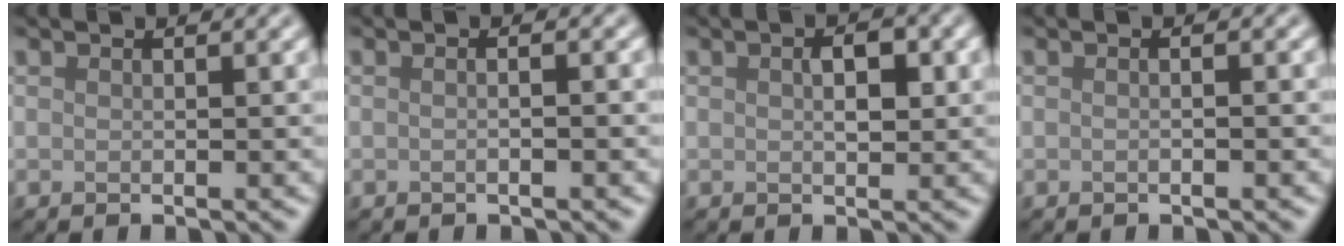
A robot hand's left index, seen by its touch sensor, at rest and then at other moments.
{"total": 2.5, "force": [0.4, 1.3, 2.1], "torque": [0.004, 0.003, -0.020]}
{"total": 2.4, "force": [0.5, 1.1, 2.1], "torque": [-0.033, 0.003, 0.006]}
{"total": 1.8, "force": [0.2, 0.9, 1.5], "torque": [0.001, -0.003, -0.012]}